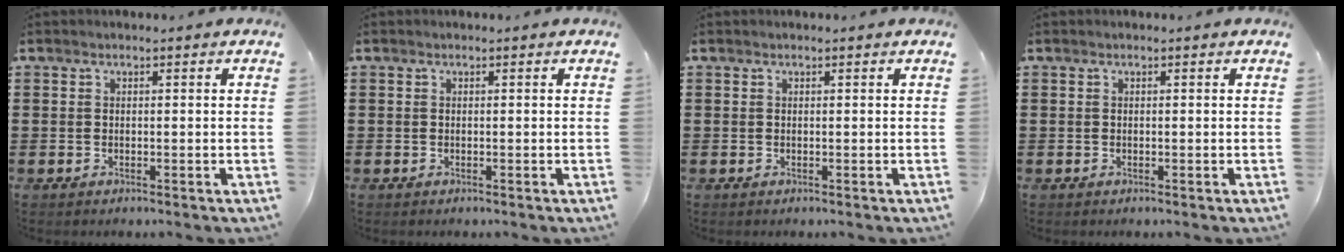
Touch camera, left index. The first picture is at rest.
{"total": 0.0}
{"total": 0.0}
{"total": 0.0}